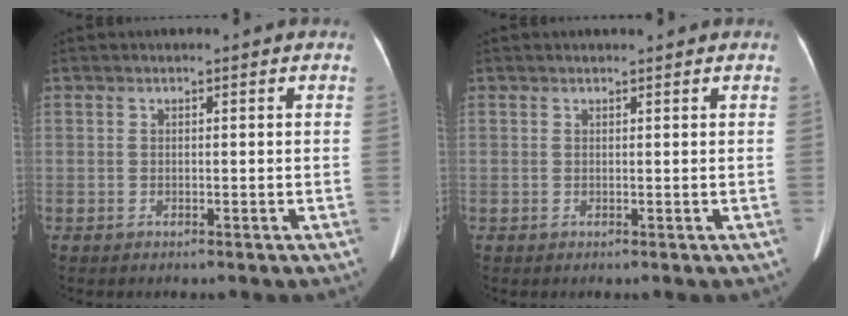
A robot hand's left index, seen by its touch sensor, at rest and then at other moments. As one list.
[{"total": 0.9, "force": [0.8, 0.0, 0.2], "torque": [-0.006, 0.005, 0.013]}]